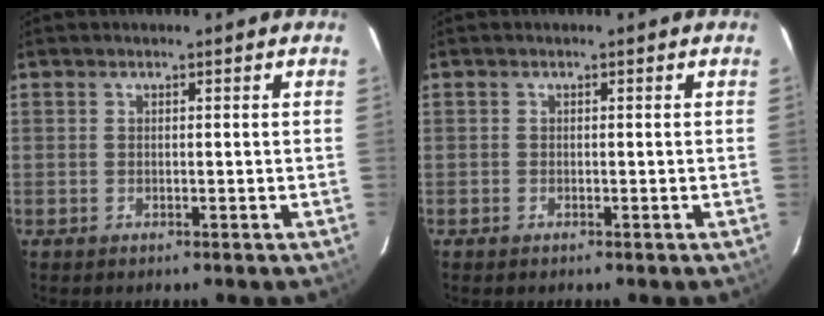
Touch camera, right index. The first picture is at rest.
{"total": 0.5, "force": [-0.4, 0.3, 0.0], "torque": [-0.002, -0.001, -0.009]}